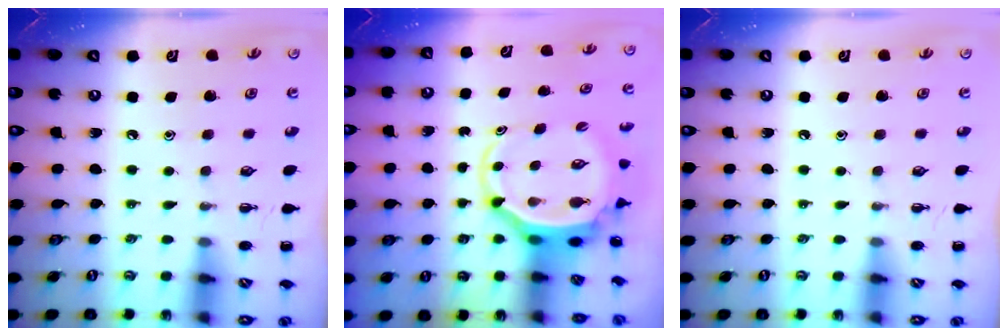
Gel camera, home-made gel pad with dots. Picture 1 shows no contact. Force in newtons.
{"total": 5.1, "press": 5.0, "slide": 1.0}
{"total": 0.0}